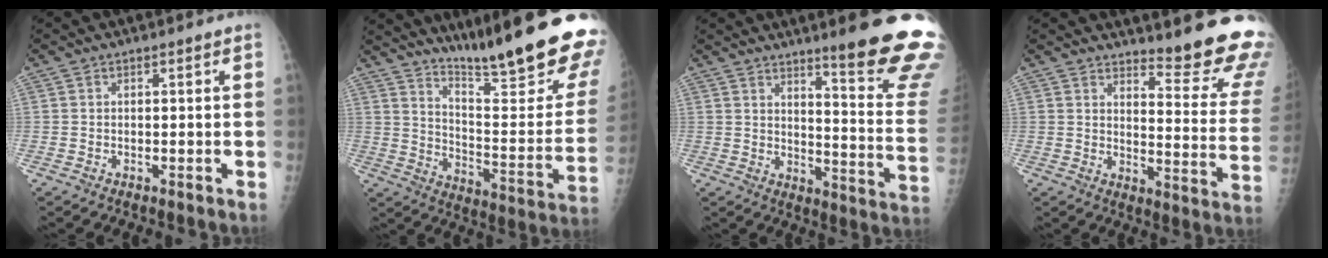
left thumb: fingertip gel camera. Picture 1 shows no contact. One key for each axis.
{"total": 27.3, "fx": 20.7, "fy": 2.8, "fz": 17.6, "tx": -0.239, "ty": -0.149, "tz": 0.295}
{"total": 19.7, "fx": 14.3, "fy": 1.5, "fz": 13.5, "tx": -0.146, "ty": -0.116, "tz": 0.186}
{"total": 16.8, "fx": 14.5, "fy": 2.3, "fz": 8.3, "tx": -0.077, "ty": -0.160, "tz": 0.170}